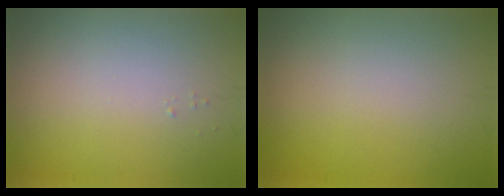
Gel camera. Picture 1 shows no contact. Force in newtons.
{"total": 0.0}